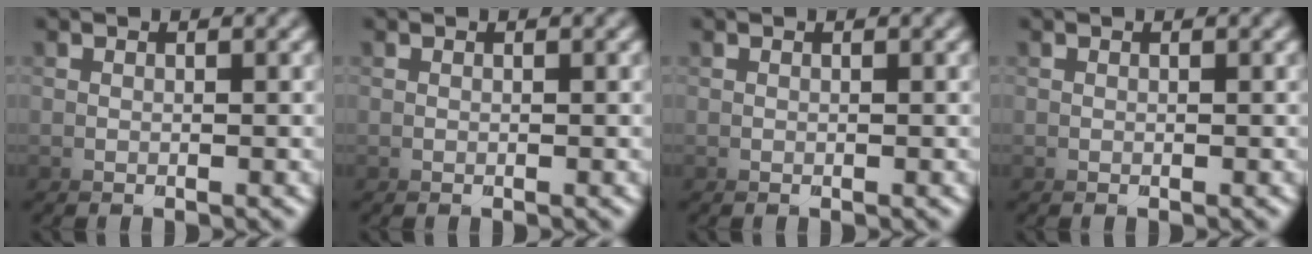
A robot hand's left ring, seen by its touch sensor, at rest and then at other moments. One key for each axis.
{"total": 0.0}
{"total": 0.0}
{"total": 0.0}